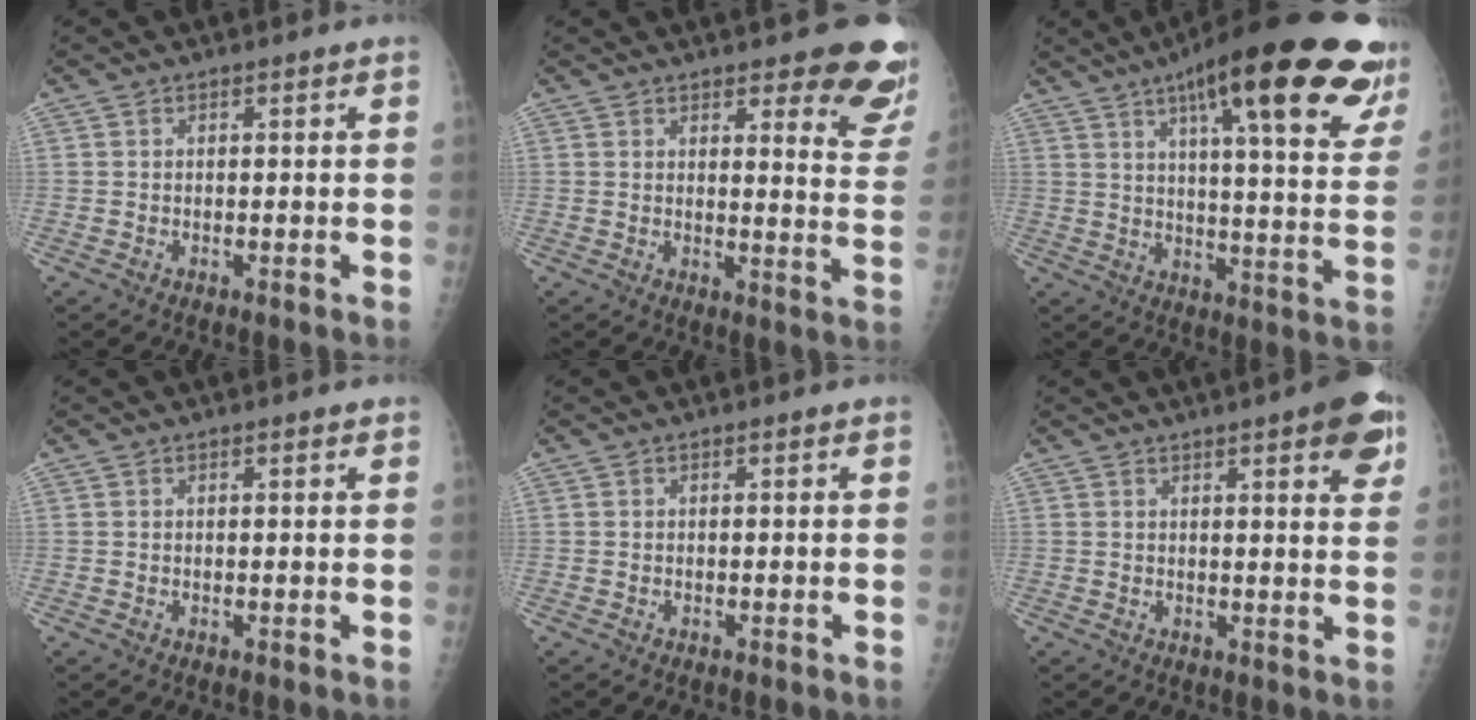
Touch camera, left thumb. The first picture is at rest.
{"total": 12.6, "force": [9.1, 3.5, 8.1], "torque": [-0.053, -0.058, 0.096]}
{"total": 29.2, "force": [17.2, 6.8, 22.6], "torque": [-0.276, -0.031, 0.230]}
{"total": 0.9, "force": [0.6, 0.2, 0.6], "torque": [-0.009, -0.001, 0.008]}
{"total": 0.0}
{"total": 9.1, "force": [4.7, 2.2, 7.5], "torque": [-0.073, -0.013, 0.051]}